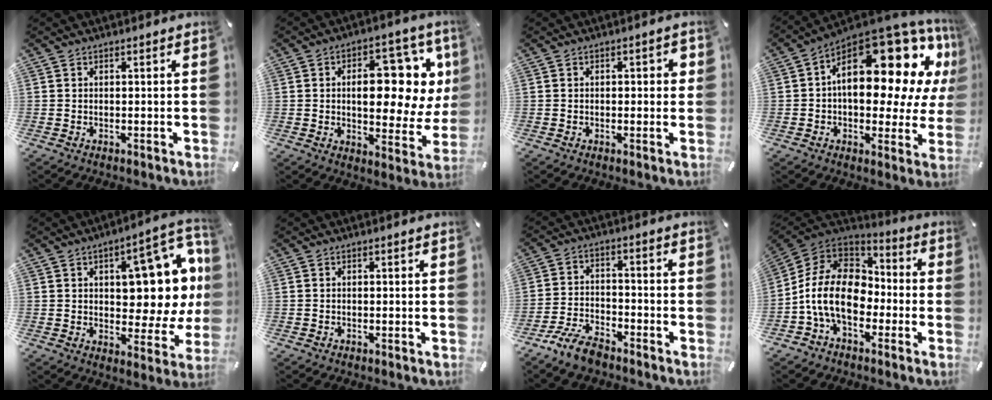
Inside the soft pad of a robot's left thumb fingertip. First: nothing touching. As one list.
[{"total": 16.7, "force": [4.8, 8.8, 13.4], "torque": [-0.167, -0.045, 0.077]}, {"total": 2.2, "force": [-0.2, 1.2, 1.9], "torque": [-0.027, 0.004, -0.006]}, {"total": 23.2, "force": [8.2, 12.2, 18.0], "torque": [-0.243, -0.071, 0.140]}, {"total": 18.7, "force": [4.5, 9.3, 15.6], "torque": [-0.190, -0.031, 0.071]}, {"total": 0.0}, {"total": 8.2, "force": [-6.6, 3.1, 3.7], "torque": [-0.082, 0.028, -0.127]}, {"total": 15.6, "force": [-5.1, 10.6, 10.3], "torque": [-0.222, 0.035, -0.095]}]